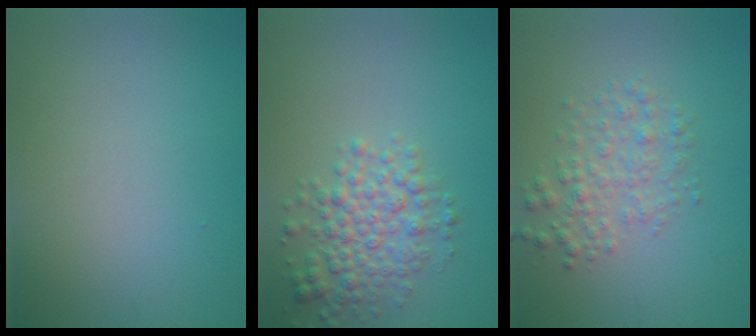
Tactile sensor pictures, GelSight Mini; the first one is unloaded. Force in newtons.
{"total": 4.2, "press": 4.2, "slide": 0.1}
{"total": 2.9, "press": 2.9, "slide": 0.1}